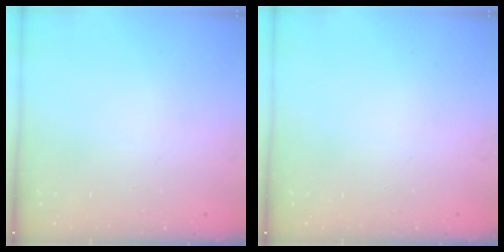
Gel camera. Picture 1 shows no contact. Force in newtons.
{"total": 0.0}